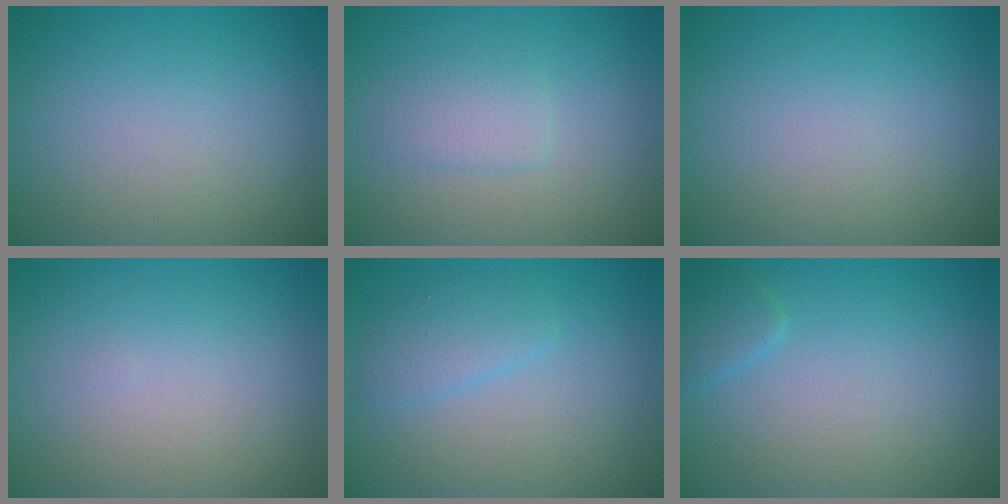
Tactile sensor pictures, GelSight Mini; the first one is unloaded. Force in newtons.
{"total": 1.8, "press": 1.8, "slide": 0.1}
{"total": 0.0}
{"total": 0.0}
{"total": 2.0, "press": 2.0, "slide": 0.1}
{"total": 1.3, "press": 1.2, "slide": 0.1}